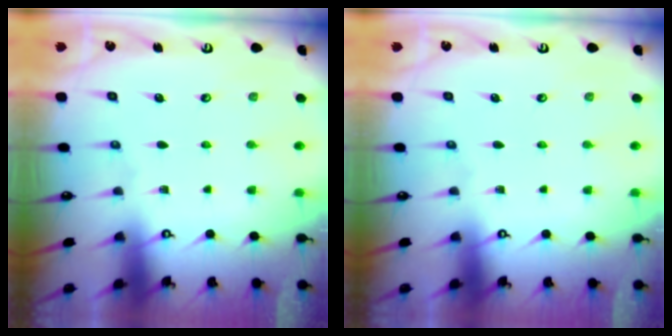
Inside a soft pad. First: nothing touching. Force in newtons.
{"total": 0.0}